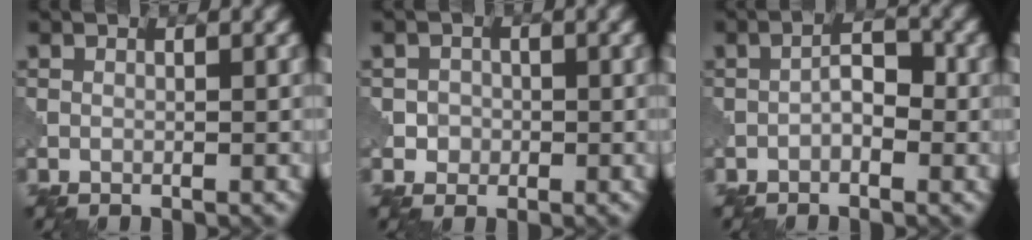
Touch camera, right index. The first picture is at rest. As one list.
[{"total": 1.9, "force": [-0.2, 1.8, 0.4], "torque": [0.009, 0.000, -0.008]}, {"total": 2.5, "force": [-0.7, 1.2, 2.0], "torque": [-0.033, 0.008, -0.019]}]